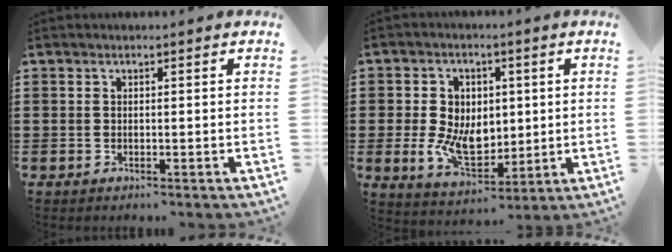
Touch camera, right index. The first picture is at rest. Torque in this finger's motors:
{"motor_torque": [2.14, 0.00, 0.45, 0.21]}